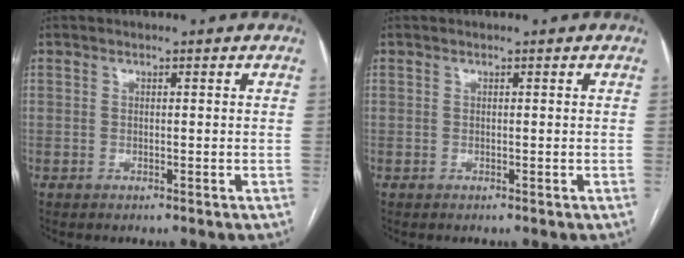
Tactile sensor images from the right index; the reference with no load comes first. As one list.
[{"total": 0.0}]